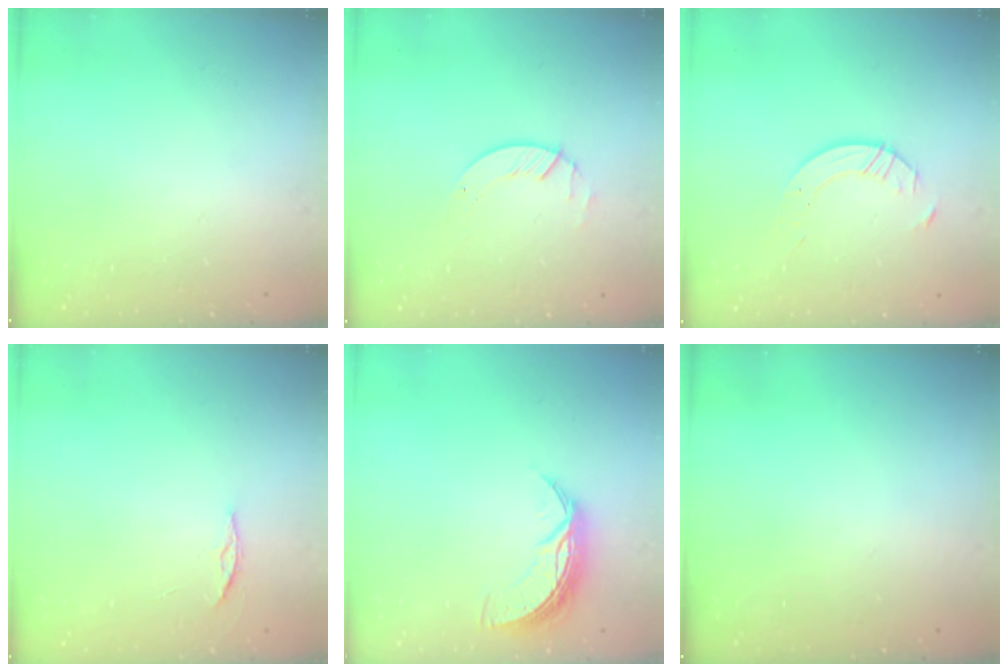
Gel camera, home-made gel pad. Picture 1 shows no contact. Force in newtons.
{"total": 2.7, "press": 2.7, "slide": 0.3}
{"total": 5.3, "press": 5.3, "slide": 0.6}
{"total": 3.5, "press": 3.5, "slide": 0.4}
{"total": 8.8, "press": 8.8, "slide": 0.4}
{"total": 0.0}